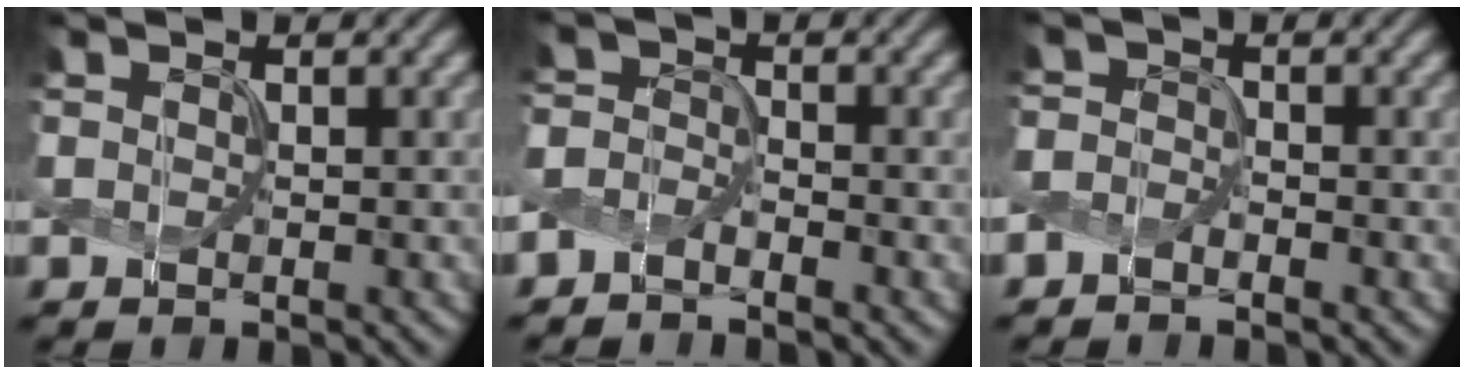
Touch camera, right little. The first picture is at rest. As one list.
[{"total": 2.3, "force": [-2.2, -0.3, 0.3], "torque": [-0.011, -0.001, -0.049]}, {"total": 1.8, "force": [-1.8, -0.4, 0.0], "torque": [-0.004, -0.002, -0.038]}]